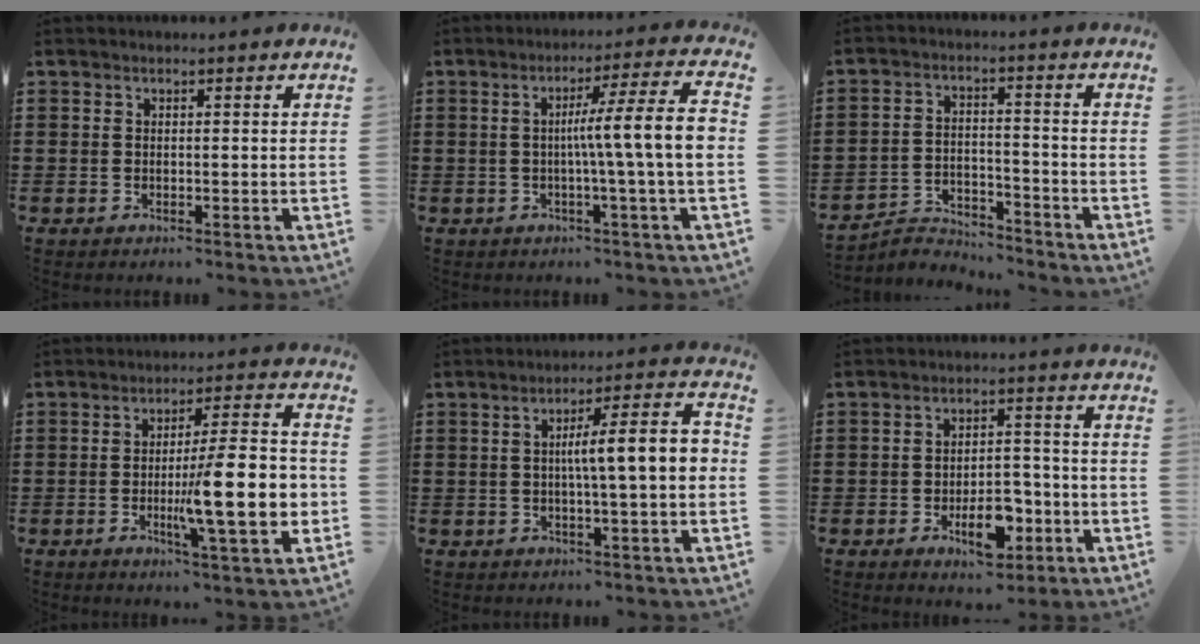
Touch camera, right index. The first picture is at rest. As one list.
[{"total": 9.8, "force": [-0.1, -0.1, 9.8], "torque": [-0.159, -0.010, -0.009]}, {"total": 4.0, "force": [-3.9, 0.8, 0.2], "torque": [-0.009, 0.007, -0.082]}, {"total": 14.4, "force": [-2.5, 3.1, 13.9], "torque": [-0.208, -0.015, -0.048]}, {"total": 8.7, "force": [0.2, 1.2, 8.7], "torque": [-0.140, -0.003, -0.005]}, {"total": 7.9, "force": [-3.2, 3.9, 6.0], "torque": [-0.083, 0.004, -0.056]}]